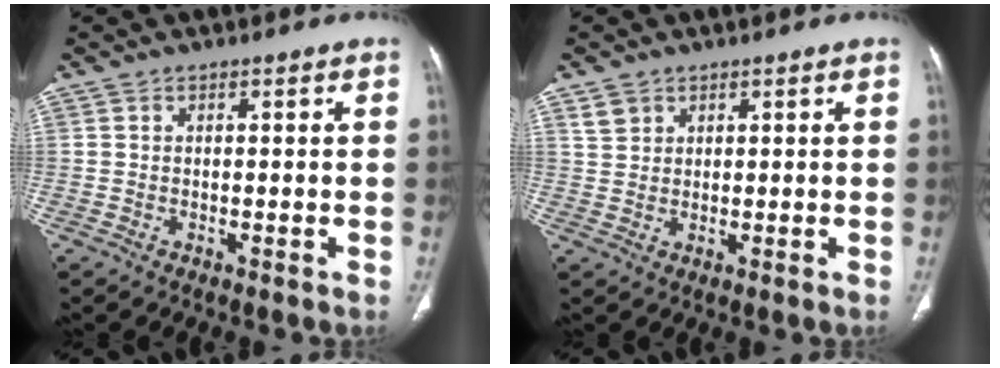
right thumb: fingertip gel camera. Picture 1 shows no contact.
{"total": 2.6, "force": [1.7, 1.9, 0.7], "torque": [-0.003, -0.005, 0.035]}